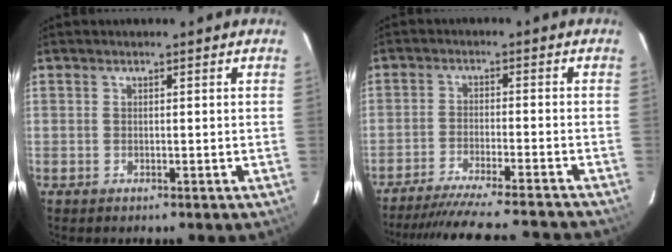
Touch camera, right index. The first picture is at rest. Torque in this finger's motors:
{"motor_torque": [0.82, -1.32, 0.47, 0.09]}